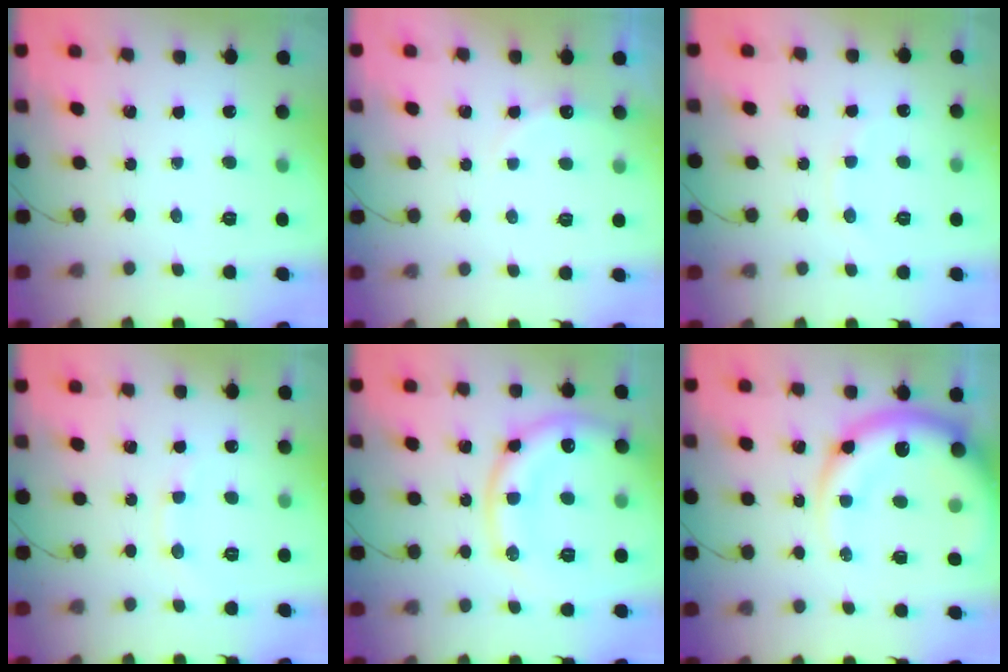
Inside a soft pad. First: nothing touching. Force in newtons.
{"total": 6.1, "press": 6.0, "slide": 1.3}
{"total": 7.1, "press": 7.0, "slide": 1.3}
{"total": 8.3, "press": 8.2, "slide": 1.4}
{"total": 17.2, "press": 17.1, "slide": 1.7}
{"total": 16.0, "press": 15.6, "slide": 3.6}